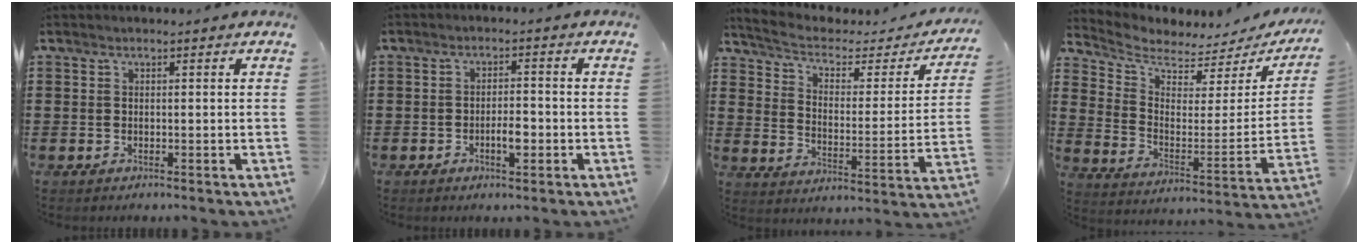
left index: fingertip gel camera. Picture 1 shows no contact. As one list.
[{"total": 3.4, "force": [-1.1, 1.3, 2.9], "torque": [-0.053, 0.006, -0.021]}, {"total": 3.9, "force": [2.6, 1.7, 2.4], "torque": [-0.063, -0.017, 0.037]}, {"total": 4.3, "force": [3.7, 1.5, 1.3], "torque": [-0.054, -0.034, 0.061]}]